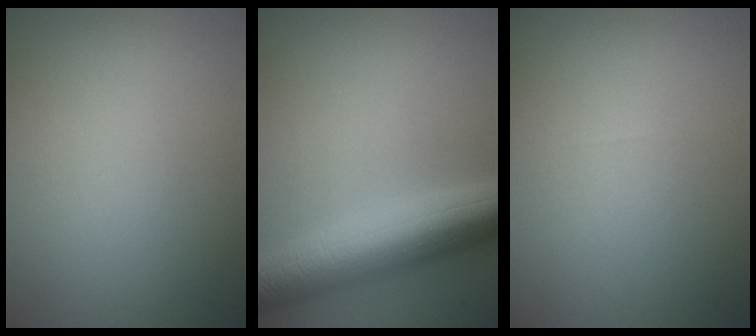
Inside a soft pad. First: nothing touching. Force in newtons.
{"total": 9.9, "press": 9.9, "slide": 0.0}
{"total": 0.0}